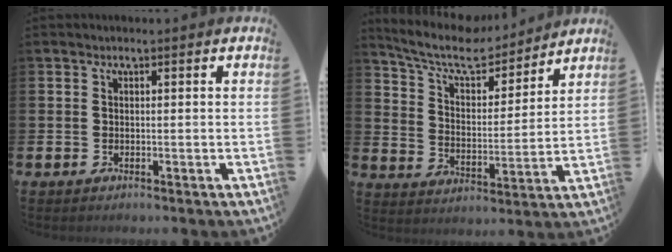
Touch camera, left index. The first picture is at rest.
{"total": 9.4, "force": [8.3, 2.7, 3.4], "torque": [-0.087, -0.059, 0.142]}